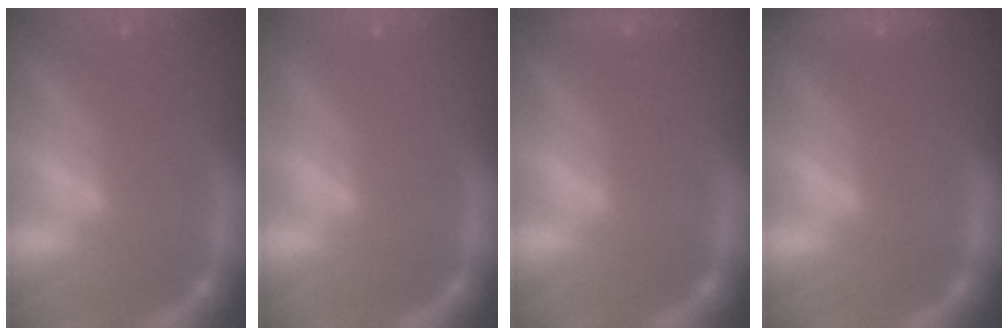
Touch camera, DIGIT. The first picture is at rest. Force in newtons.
{"total": 0.0}
{"total": 1.4}
{"total": 2.4}